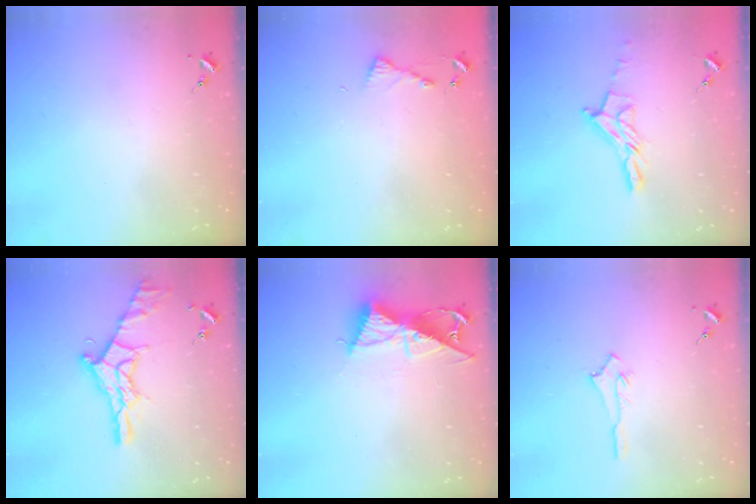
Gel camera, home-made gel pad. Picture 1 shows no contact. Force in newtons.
{"total": 5.5, "press": 5.4, "slide": 0.4}
{"total": 10.4, "press": 10.4, "slide": 0.8}
{"total": 17.0, "press": 17.0, "slide": 1.2}
{"total": 12.4, "press": 12.4, "slide": 1.0}
{"total": 2.5, "press": 2.5, "slide": 0.4}